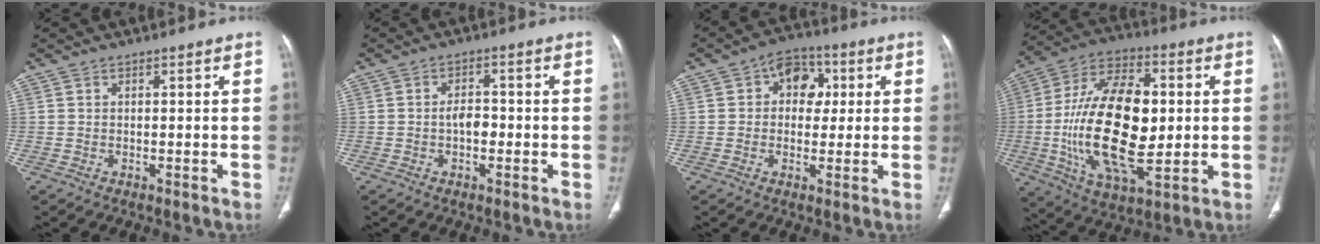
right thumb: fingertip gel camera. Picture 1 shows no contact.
{"total": 3.4, "force": [-0.8, 2.0, 2.6], "torque": [-0.037, 0.013, -0.016]}
{"total": 8.2, "force": [1.8, 6.2, 5.0], "torque": [-0.022, 0.014, 0.018]}
{"total": 24.4, "force": [-0.5, 12.3, 21.0], "torque": [-0.378, 0.002, -0.004]}